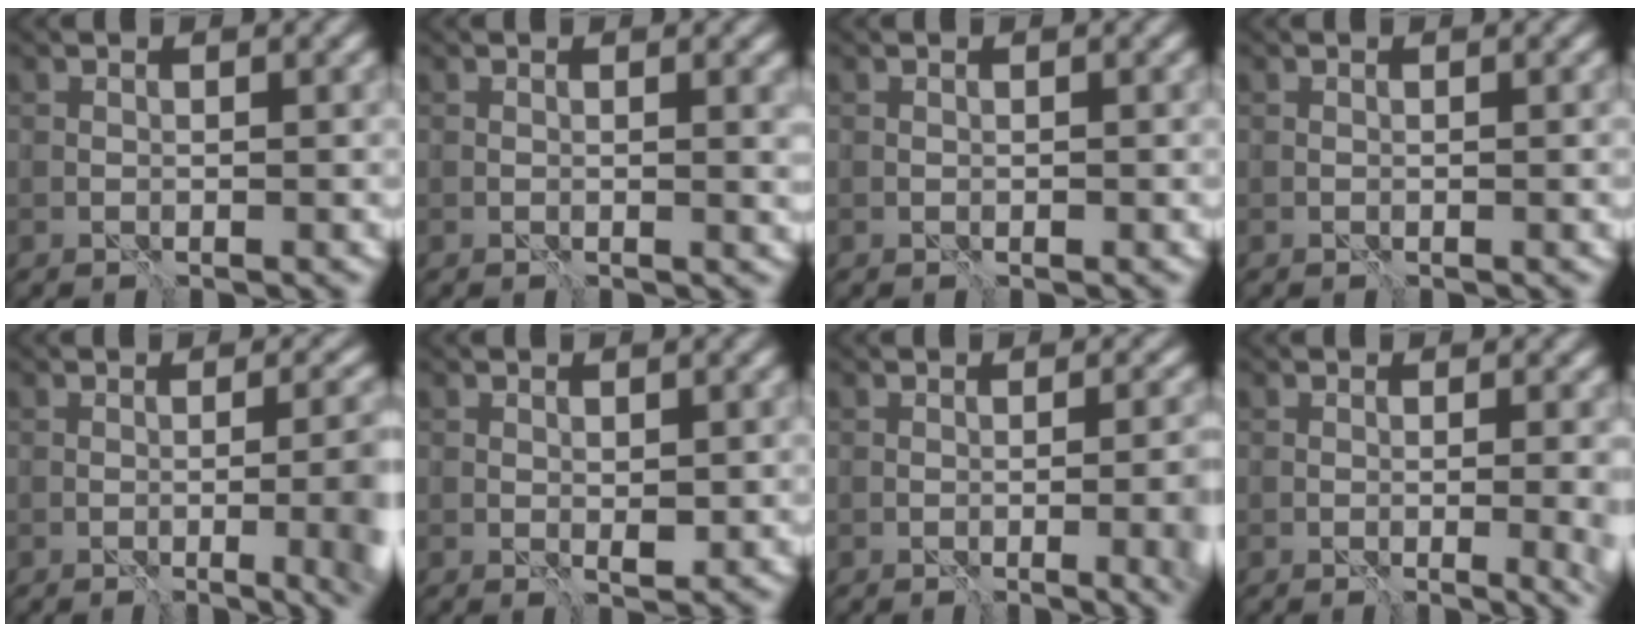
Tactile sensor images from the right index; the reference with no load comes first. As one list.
[{"total": 1.0, "force": [0.3, 0.2, 1.0], "torque": [-0.011, -0.002, 0.002]}, {"total": 0.0}, {"total": 0.0}, {"total": 9.4, "force": [-1.8, 4.1, 8.3], "torque": [-0.065, -0.003, -0.012]}, {"total": 1.0, "force": [0.0, 0.5, 0.9], "torque": [-0.013, -0.003, 0.001]}, {"total": 5.9, "force": [-1.3, 2.1, 5.3], "torque": [-0.052, -0.005, -0.009]}, {"total": 4.0, "force": [-0.4, 1.5, 3.7], "torque": [-0.033, -0.003, -0.004]}]